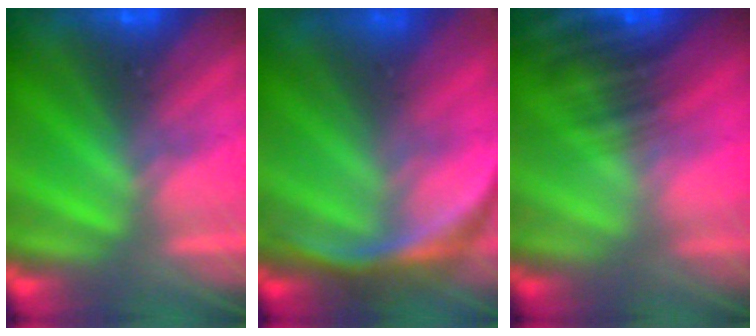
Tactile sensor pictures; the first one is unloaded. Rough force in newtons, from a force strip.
{"total": 11.3}
{"total": 4.5}